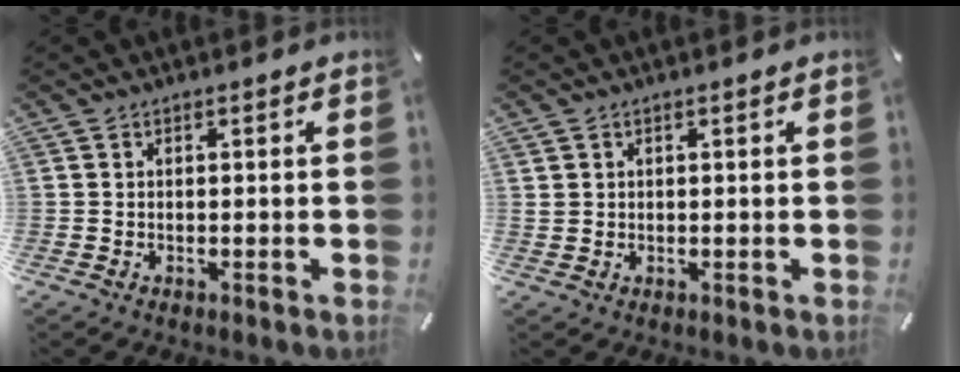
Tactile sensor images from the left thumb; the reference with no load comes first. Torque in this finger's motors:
{"motor_torque": [-0.10, -0.07, -0.02, 0.04, -0.02]}